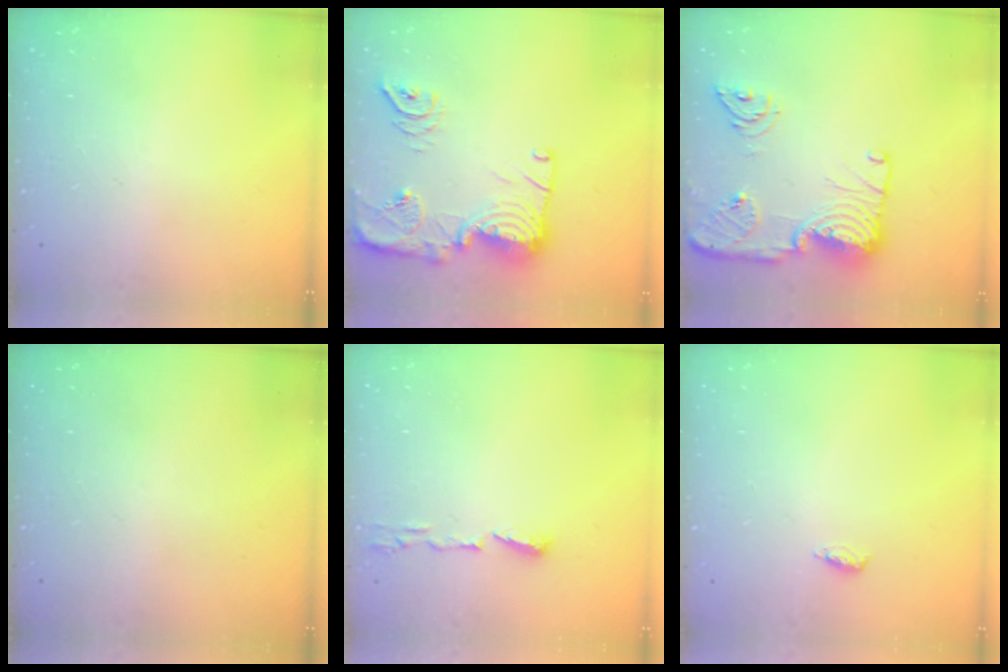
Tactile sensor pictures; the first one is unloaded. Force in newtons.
{"total": 21.3, "press": 21.2, "slide": 1.9}
{"total": 18.1, "press": 18.0, "slide": 2.0}
{"total": 0.0}
{"total": 6.0, "press": 5.8, "slide": 1.2}
{"total": 3.8, "press": 3.6, "slide": 1.2}